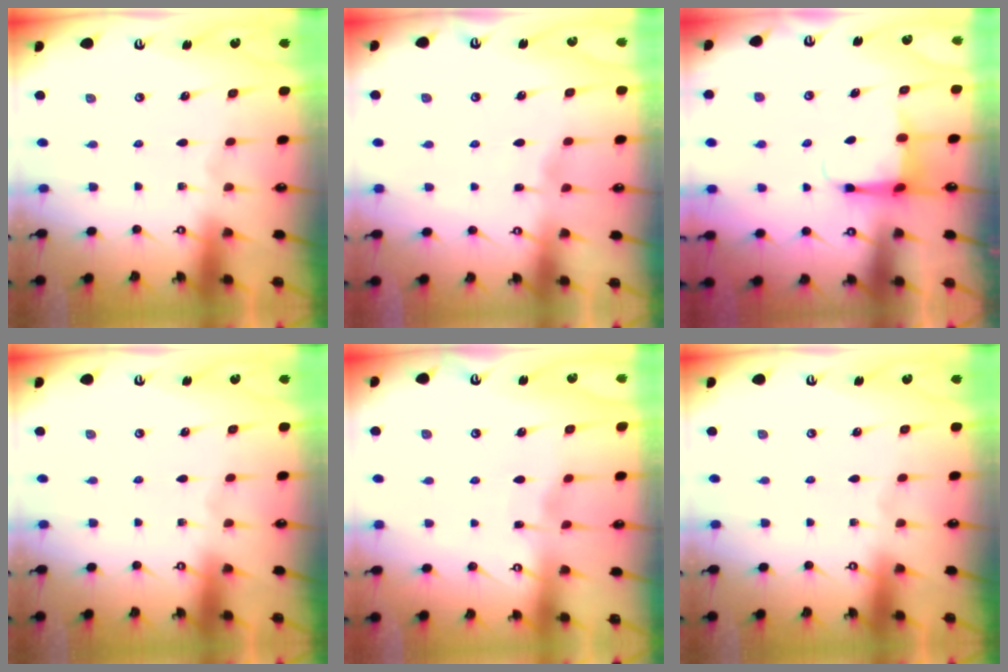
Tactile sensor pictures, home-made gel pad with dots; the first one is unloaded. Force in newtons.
{"total": 2.8, "press": 2.8, "slide": 0.3}
{"total": 4.7, "press": 4.7, "slide": 0.6}
{"total": 0.0}
{"total": 2.6, "press": 2.6, "slide": 0.3}
{"total": 0.0}